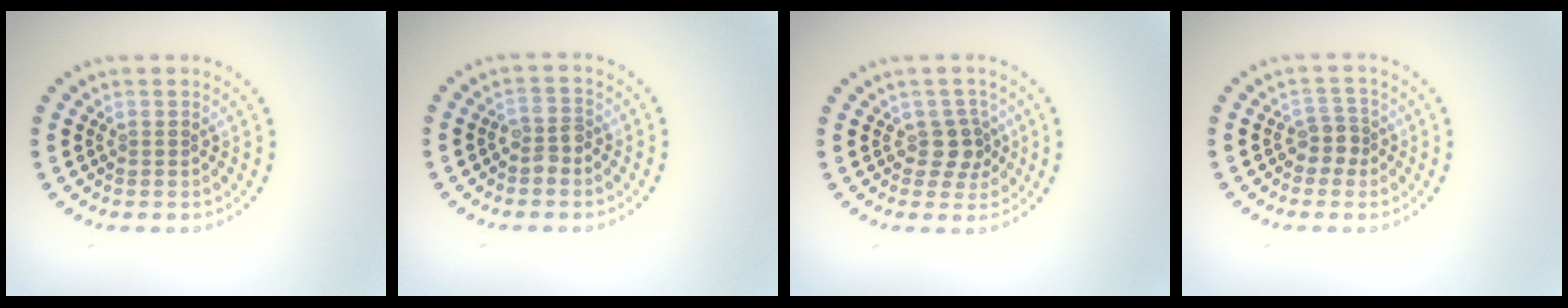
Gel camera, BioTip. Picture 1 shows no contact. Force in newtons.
{"total": 1.7, "press": 1.6, "slide": 0.6}
{"total": 2.3, "press": 2.0, "slide": 1.2}
{"total": 1.9, "press": 1.5, "slide": 1.2}